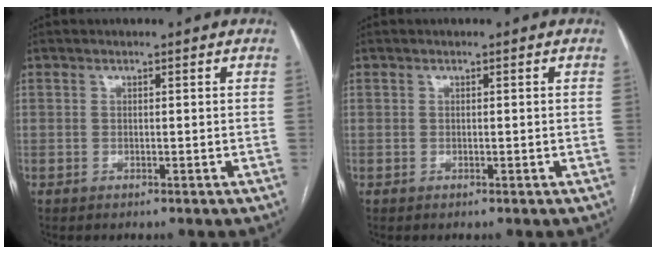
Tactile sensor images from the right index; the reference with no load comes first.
{"total": 0.0}